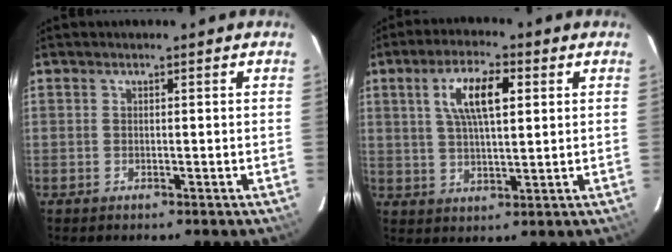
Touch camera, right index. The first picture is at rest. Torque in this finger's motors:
{"motor_torque": [0.56, -0.01, 0.44, 0.13]}